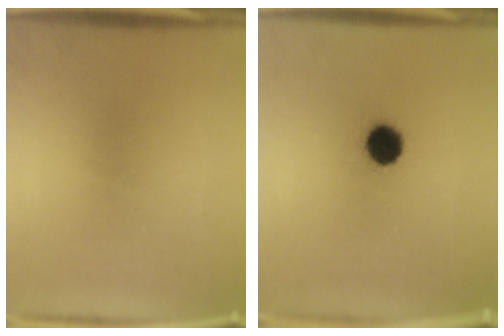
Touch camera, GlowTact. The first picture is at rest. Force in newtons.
{"total": 7.5}